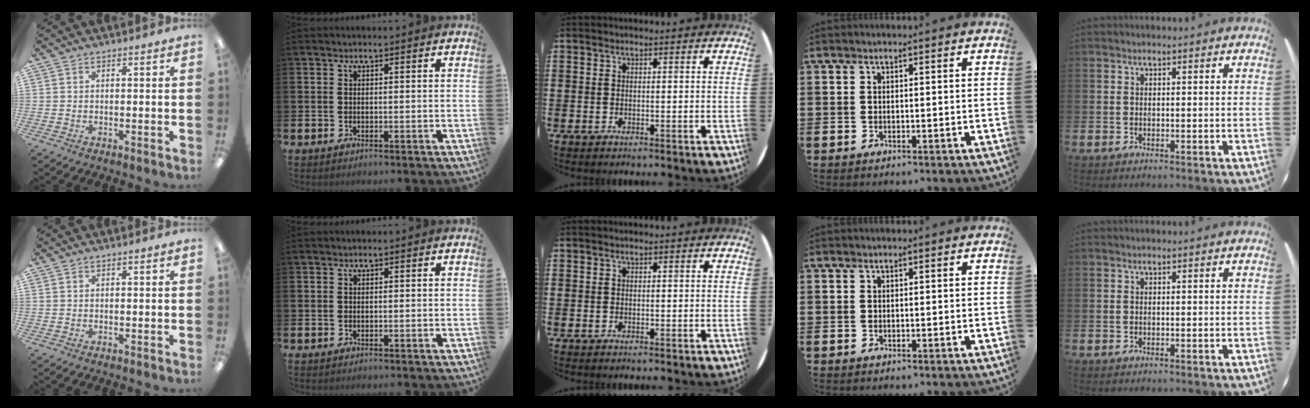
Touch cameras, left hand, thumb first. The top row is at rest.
{}